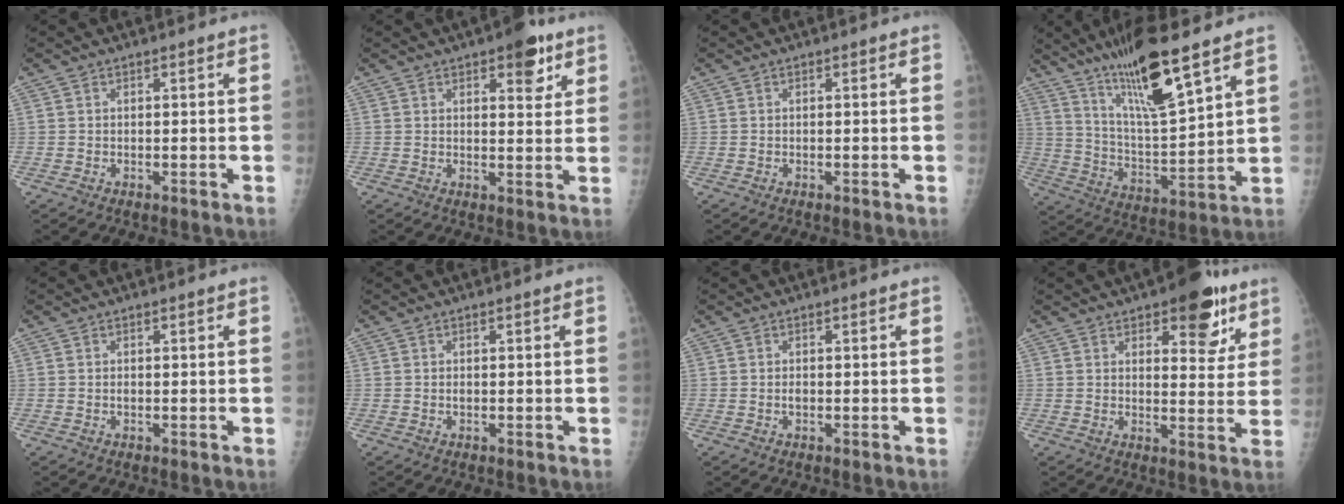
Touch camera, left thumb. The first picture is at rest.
{"total": 6.8, "force": [3.9, 2.9, 4.8], "torque": [-0.039, -0.016, 0.045]}
{"total": 0.0}
{"total": 16.6, "force": [10.8, 2.4, 12.3], "torque": [-0.213, -0.062, 0.204]}
{"total": 0.5, "force": [0.1, 0.3, 0.4], "torque": [-0.006, 0.000, 0.003]}
{"total": 0.6, "force": [0.2, 0.3, 0.5], "torque": [-0.007, 0.001, 0.004]}
{"total": 0.8, "force": [0.0, 0.5, 0.6], "torque": [-0.008, 0.000, -0.001]}
{"total": 11.2, "force": [6.4, 5.1, 7.6], "torque": [-0.059, -0.028, 0.083]}